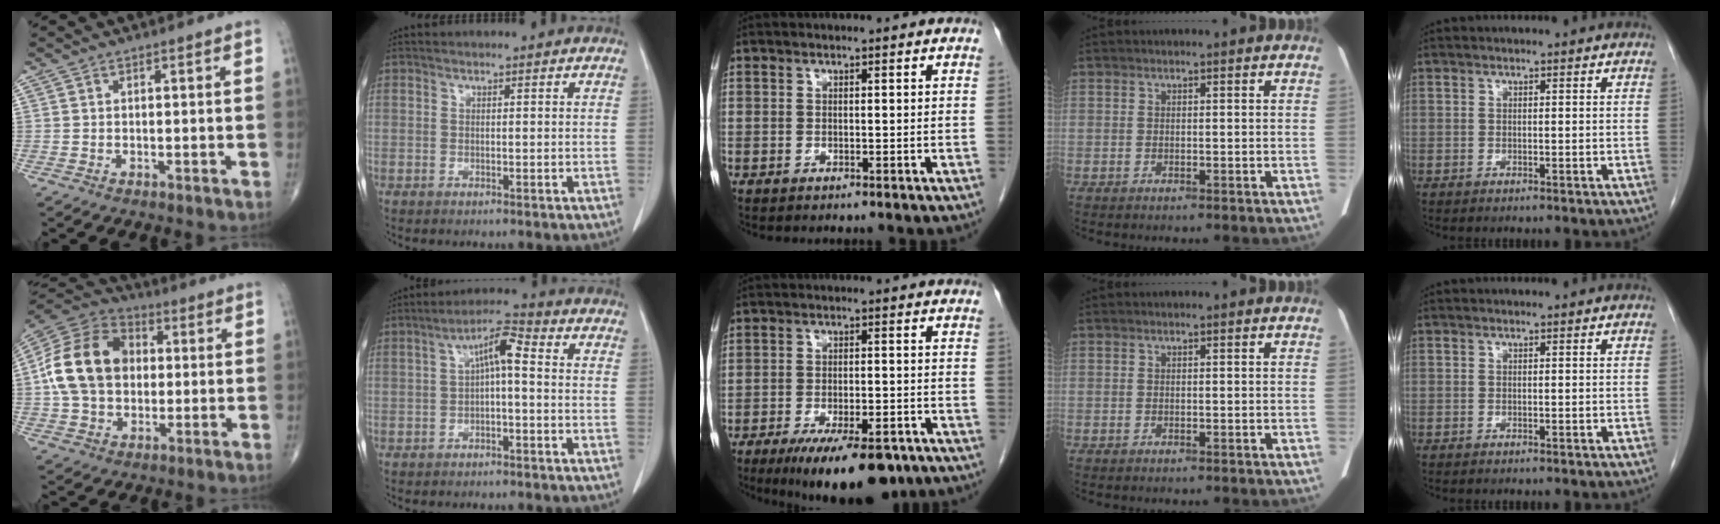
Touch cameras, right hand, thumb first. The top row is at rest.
{"thumb": {"total": 18.0, "force": [1.1, 13.4, 11.9], "torque": [-0.208, 0.024, 0.015]}, "index": {"total": 5.7, "force": [0.3, 1.3, 5.5], "torque": [-0.096, 0.026, 0.003]}, "middle": {"total": 13.2, "force": [-9.3, 3.9, 8.5], "torque": [-0.110, -0.012, -0.138]}}